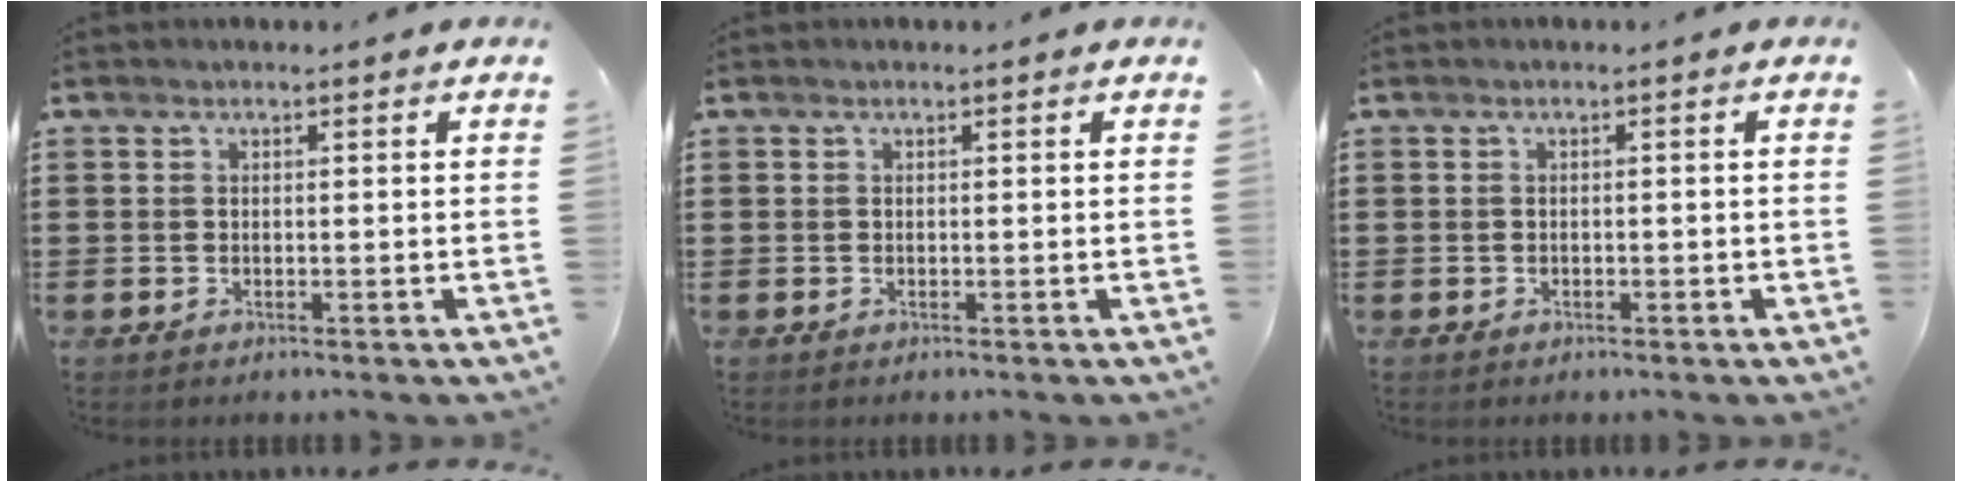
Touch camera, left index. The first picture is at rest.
{"total": 0.0}
{"total": 0.5, "force": [-0.4, 0.2, 0.3], "torque": [-0.008, -0.002, -0.006]}